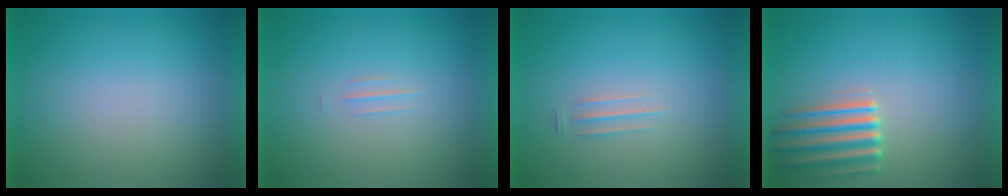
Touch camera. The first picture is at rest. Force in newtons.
{"total": 1.3}
{"total": 1.5}
{"total": 4.0}